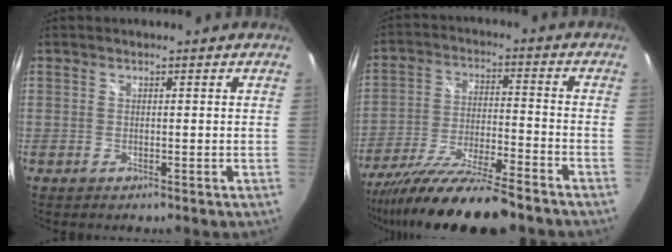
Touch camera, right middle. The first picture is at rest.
{"total": 17.8, "force": [-14.9, 1.7, 9.5], "torque": [-0.189, -0.045, -0.253]}